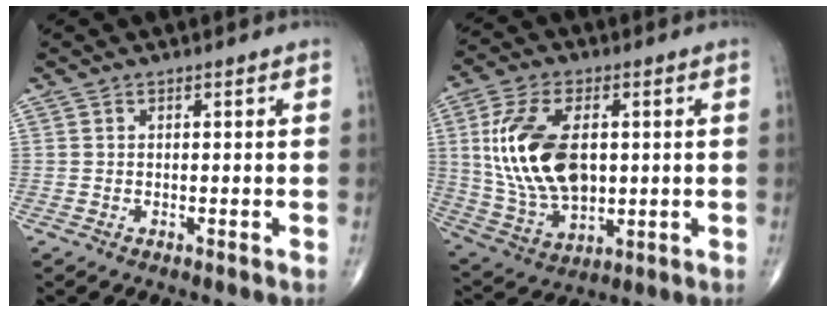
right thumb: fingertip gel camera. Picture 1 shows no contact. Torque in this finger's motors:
{"motor_torque": [-0.63, 1.35, 1.17, 0.71, 0.20]}